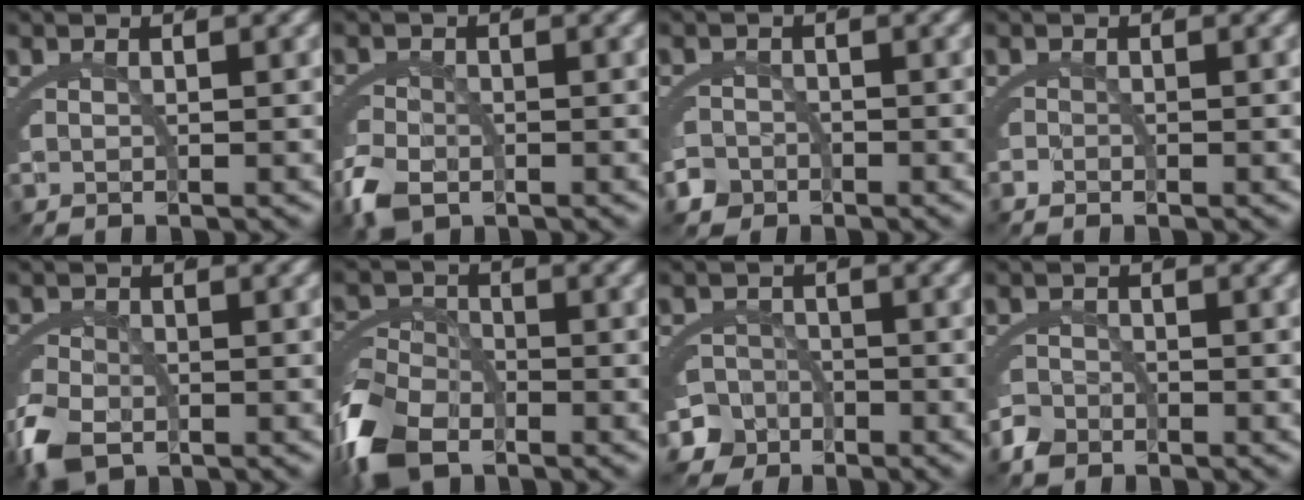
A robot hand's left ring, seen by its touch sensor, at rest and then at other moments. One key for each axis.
{"total": 3.0, "fx": -1.8, "fy": 1.7, "fz": 1.8, "tx": -0.044, "ty": -0.019, "tz": -0.020}
{"total": 2.3, "fx": -2.0, "fy": 1.0, "fz": -0.2, "tx": 0.012, "ty": -0.018, "tz": -0.031}
{"total": 0.7, "fx": -0.7, "fy": -0.2, "fz": 0.0, "tx": 0.004, "ty": -0.005, "tz": -0.012}
{"total": 3.7, "fx": -1.9, "fy": 2.2, "fz": 2.3, "tx": -0.058, "ty": -0.021, "tz": -0.020}
{"total": 6.1, "fx": -3.3, "fy": 3.8, "fz": 3.3, "tx": -0.065, "ty": -0.024, "tz": -0.044}
{"total": 6.5, "fx": -3.7, "fy": 5.1, "fz": 1.5, "tx": -0.026, "ty": -0.030, "tz": -0.061}
{"total": 1.8, "fx": -1.7, "fy": 0.3, "fz": 0.0, "tx": 0.006, "ty": -0.012, "tz": -0.027}